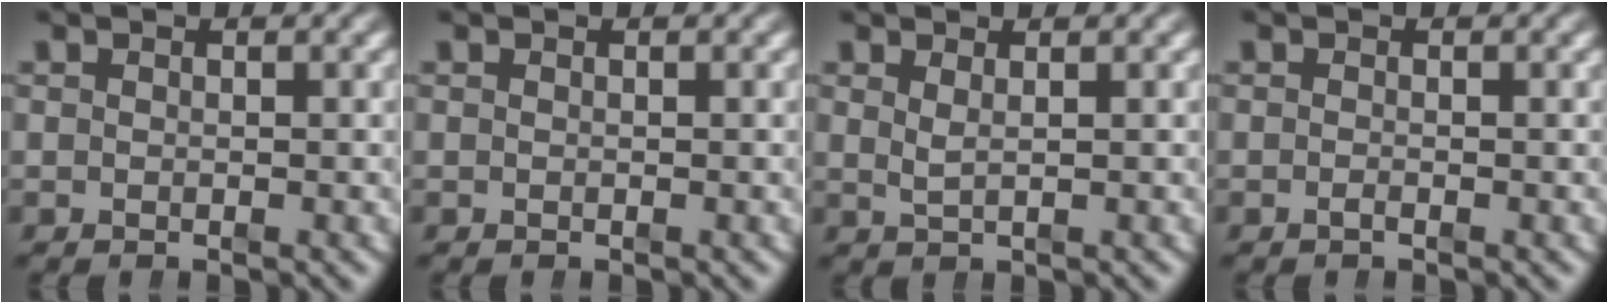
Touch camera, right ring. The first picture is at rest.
{"total": 0.0}
{"total": 1.1, "force": [0.8, -0.5, 0.7], "torque": [-0.016, -0.009, 0.025]}
{"total": 0.5, "force": [-0.5, 0.0, 0.3], "torque": [-0.005, -0.001, -0.010]}